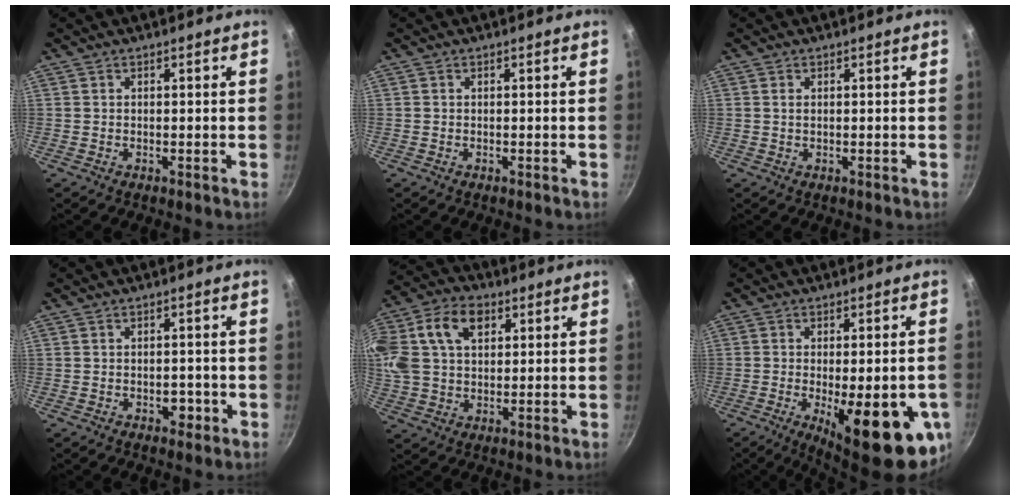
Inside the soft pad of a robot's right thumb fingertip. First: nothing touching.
{"total": 0.0}
{"total": 0.8, "force": [0.3, 0.4, 0.6], "torque": [-0.012, 0.001, 0.004]}
{"total": 2.7, "force": [-1.0, 1.8, 1.7], "torque": [-0.010, 0.007, -0.011]}
{"total": 22.4, "force": [7.4, 15.6, 14.3], "torque": [-0.329, 0.037, 0.128]}
{"total": 19.2, "force": [-6.0, 6.1, 17.1], "torque": [-0.197, -0.005, -0.070]}